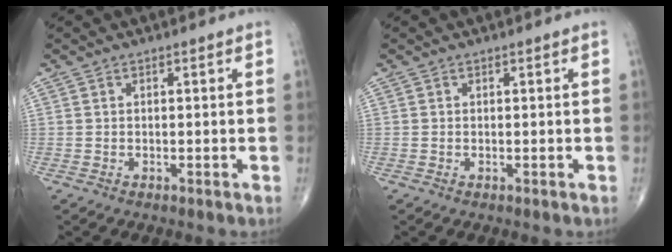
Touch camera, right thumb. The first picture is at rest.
{"total": 0.0}